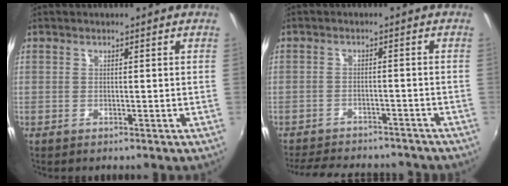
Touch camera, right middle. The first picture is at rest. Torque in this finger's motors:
{"motor_torque": [1.06, -1.08, 0.10, 0.04]}